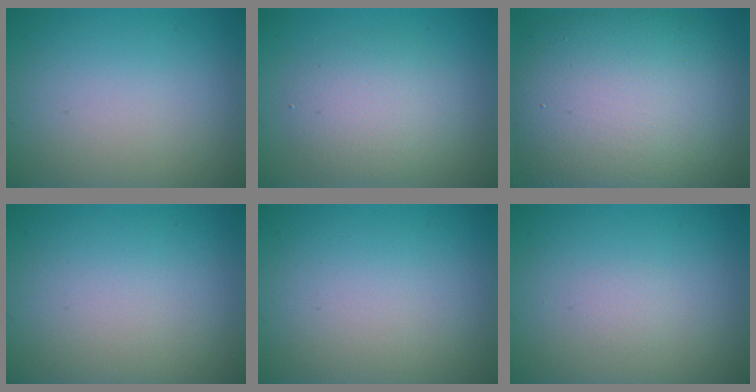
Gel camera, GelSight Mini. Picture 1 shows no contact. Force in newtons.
{"total": 3.5, "press": 3.5, "slide": 0.1}
{"total": 12.9, "press": 12.9, "slide": 0.5}
{"total": 0.0}
{"total": 0.0}
{"total": 0.5, "press": 0.5, "slide": 0.1}